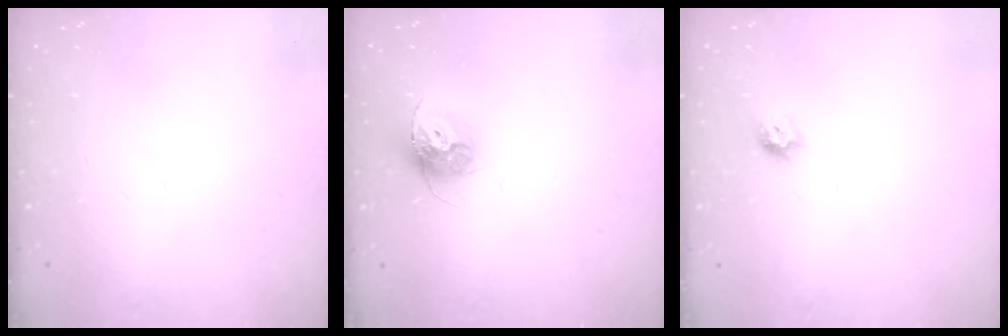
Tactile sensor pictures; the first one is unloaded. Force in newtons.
{"total": 12.2, "press": 12.1, "slide": 1.0}
{"total": 6.2, "press": 6.2, "slide": 0.8}